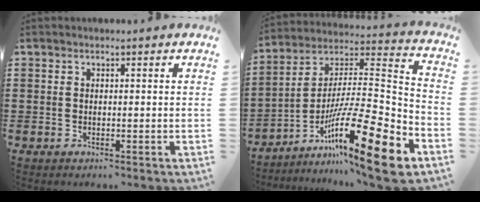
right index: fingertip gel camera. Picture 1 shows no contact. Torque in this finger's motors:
{"motor_torque": [1.61, -0.53, 1.05, 0.13]}